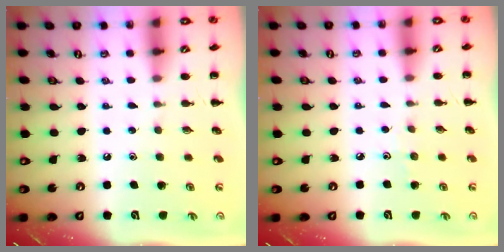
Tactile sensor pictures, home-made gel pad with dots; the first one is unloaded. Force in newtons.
{"total": 2.9, "press": 2.7, "slide": 1.2}